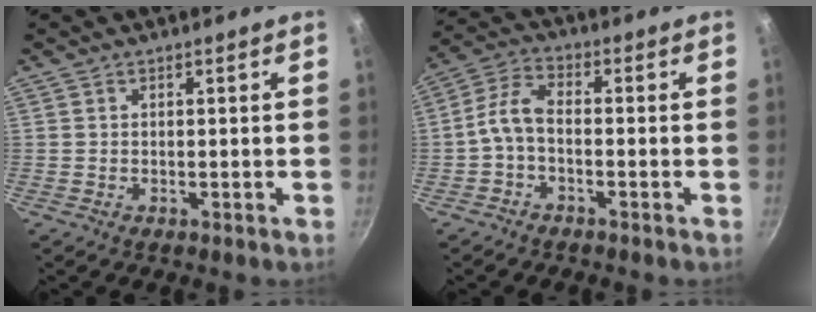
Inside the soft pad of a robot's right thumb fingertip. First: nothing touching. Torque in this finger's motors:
{"motor_torque": [-0.38, 0.26, -0.14, 0.14, 0.06]}